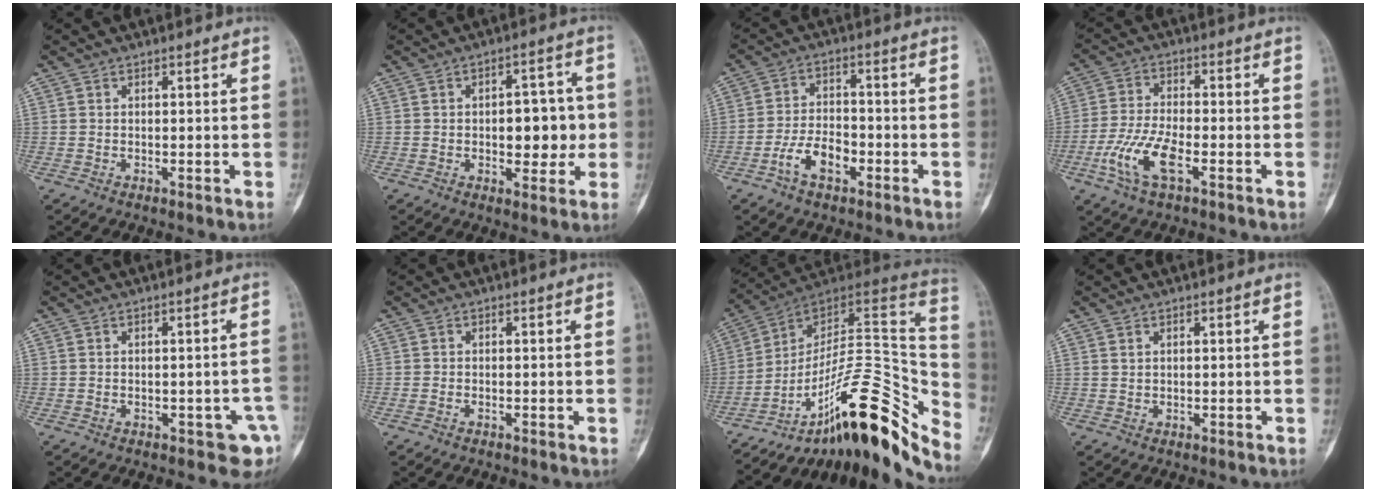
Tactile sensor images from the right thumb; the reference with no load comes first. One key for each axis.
{"total": 9.2, "fx": -0.4, "fy": 5.2, "fz": 7.6, "tx": -0.061, "ty": 0.014, "tz": -0.004}
{"total": 7.3, "fx": -3.4, "fy": 4.0, "fz": 5.1, "tx": -0.087, "ty": 0.027, "tz": -0.066}
{"total": 9.2, "fx": -3.7, "fy": 3.4, "fz": 7.7, "tx": -0.173, "ty": 0.012, "tz": -0.073}
{"total": 4.8, "fx": -2.1, "fy": 2.4, "fz": 3.5, "tx": -0.020, "ty": 0.014, "tz": -0.019}
{"total": 0.7, "fx": -0.4, "fy": 0.4, "fz": 0.5, "tx": -0.006, "ty": 0.001, "tz": -0.005}
{"total": 26.6, "fx": -16.7, "fy": 8.5, "fz": 18.9, "tx": -0.190, "ty": 0.120, "tz": -0.246}
{"total": 0.7, "fx": 0.4, "fy": 0.4, "fz": 0.3, "tx": -0.005, "ty": 0.001, "tz": 0.009}